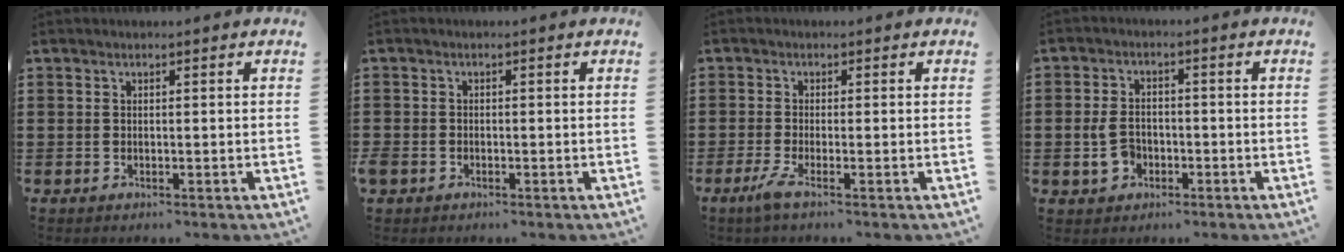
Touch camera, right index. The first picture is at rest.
{"total": 1.2, "force": [-0.7, 0.9, 0.2], "torque": [-0.013, -0.001, -0.019]}
{"total": 2.5, "force": [-1.0, -0.1, 2.3], "torque": [-0.055, -0.013, -0.021]}
{"total": 4.5, "force": [-1.1, 3.2, 2.9], "torque": [-0.078, -0.001, -0.025]}